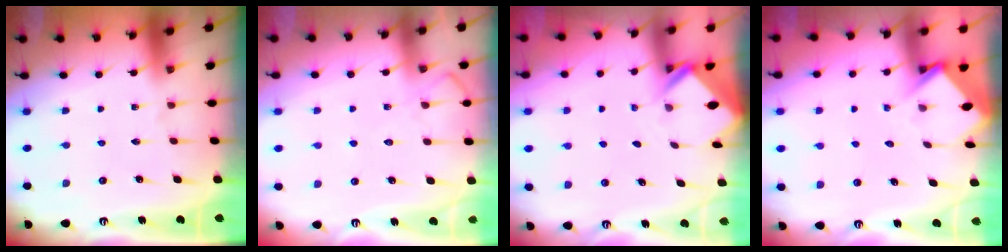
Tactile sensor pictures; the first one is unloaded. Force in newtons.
{"total": 8.6, "press": 8.5, "slide": 1.0}
{"total": 2.4, "press": 2.4, "slide": 0.1}
{"total": 3.5, "press": 3.5, "slide": 0.3}